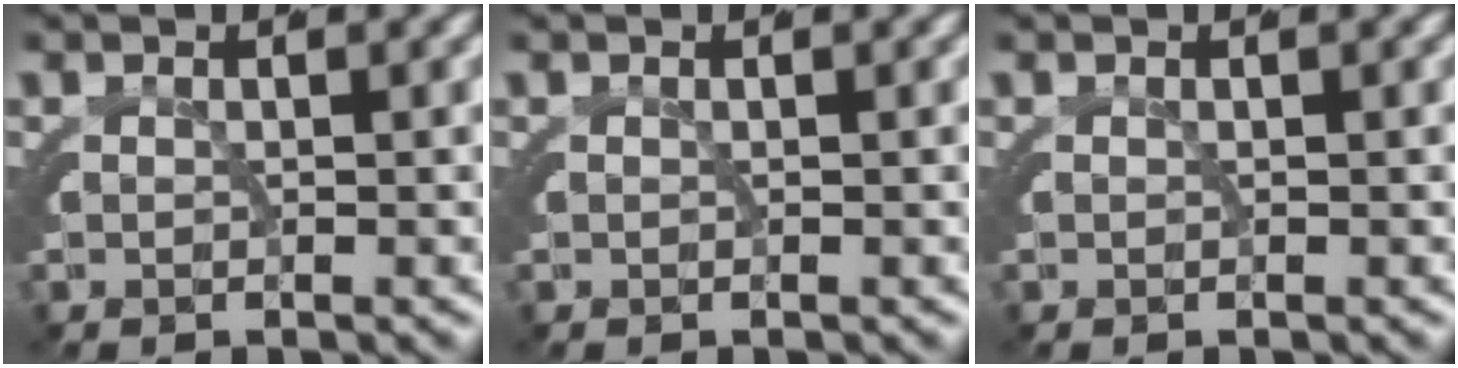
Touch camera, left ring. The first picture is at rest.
{"total": 0.0}
{"total": 0.0}